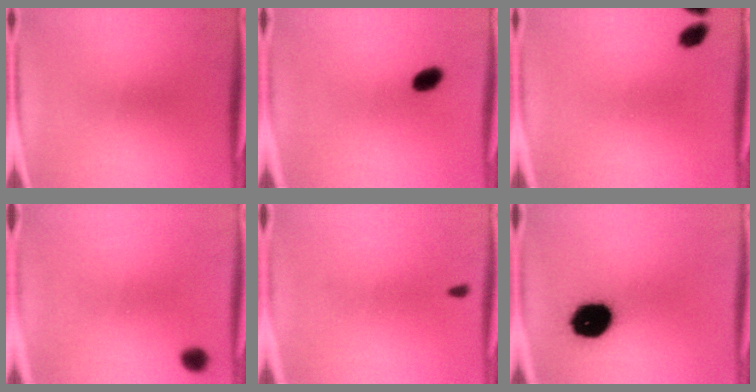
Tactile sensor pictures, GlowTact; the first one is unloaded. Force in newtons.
{"total": 3.5}
{"total": 2.5}
{"total": 2.2}
{"total": 0.8}
{"total": 16.3}